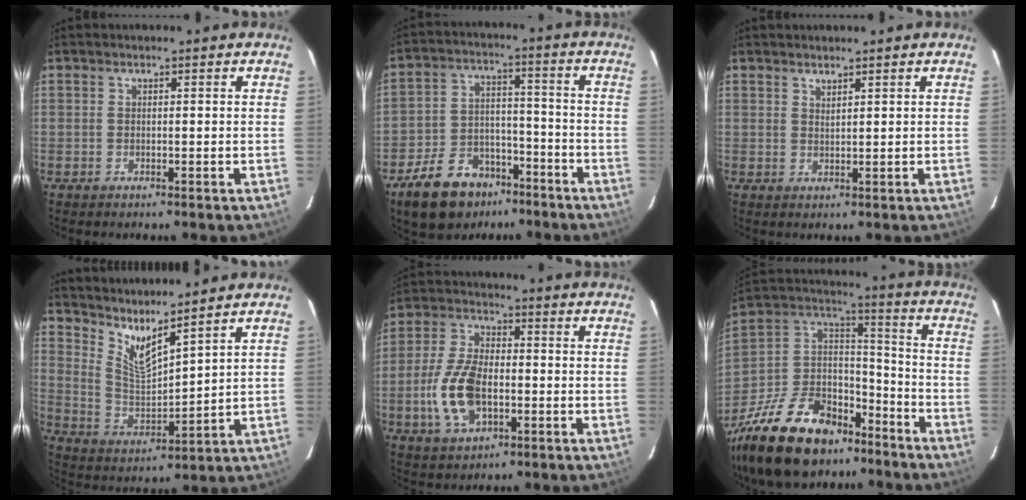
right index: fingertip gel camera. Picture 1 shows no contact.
{"total": 14.5, "force": [-9.9, 8.6, 6.3], "torque": [-0.143, 0.018, -0.148]}
{"total": 1.3, "force": [1.2, 0.2, 0.5], "torque": [-0.008, -0.001, 0.022]}
{"total": 8.9, "force": [7.6, 0.4, 4.6], "torque": [-0.086, -0.021, 0.151]}
{"total": 12.5, "force": [-3.0, 7.0, 9.9], "torque": [-0.211, 0.006, -0.051]}
{"total": 28.2, "force": [-19.3, 15.1, 14.0], "torque": [-0.313, 0.030, -0.303]}